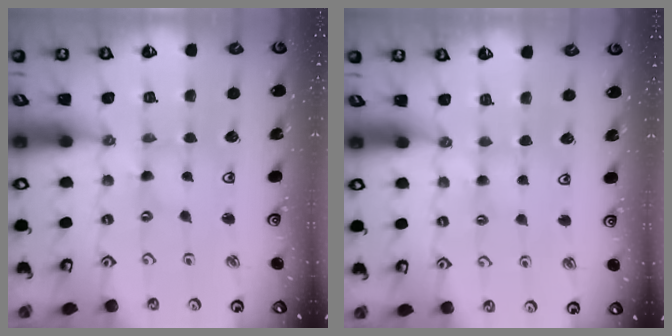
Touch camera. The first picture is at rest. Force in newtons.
{"total": 2.7, "press": 2.6, "slide": 0.5}